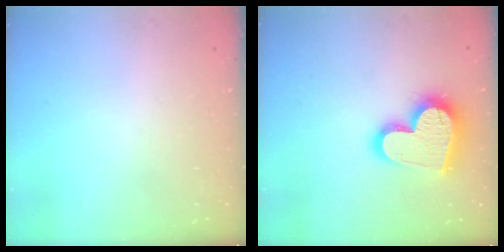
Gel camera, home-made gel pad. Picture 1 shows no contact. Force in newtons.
{"total": 18.1, "press": 18.0, "slide": 1.5}